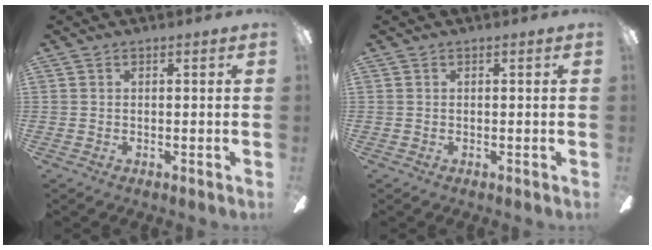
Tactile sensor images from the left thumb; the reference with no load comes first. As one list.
[{"total": 0.0}]